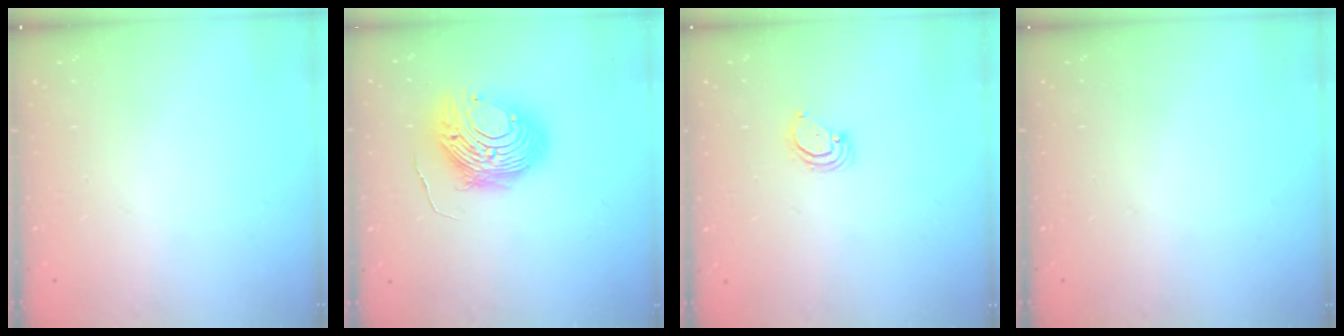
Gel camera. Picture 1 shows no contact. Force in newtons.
{"total": 12.9, "press": 12.9, "slide": 0.6}
{"total": 2.9, "press": 2.9, "slide": 0.3}
{"total": 0.0}